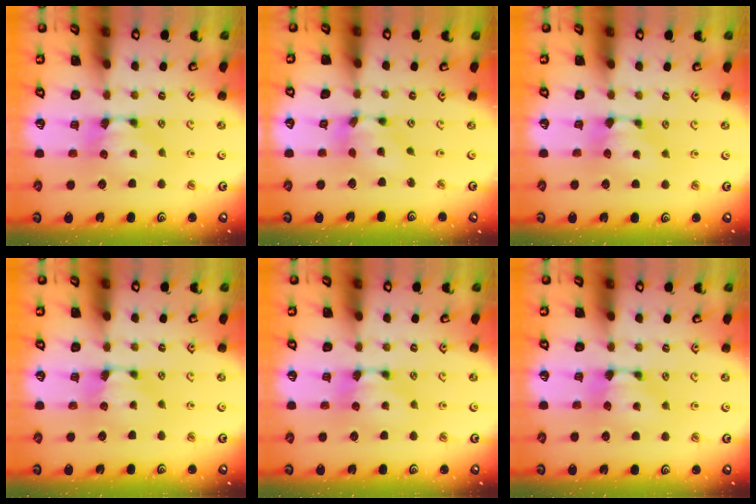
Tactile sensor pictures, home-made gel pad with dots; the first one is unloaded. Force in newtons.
{"total": 5.8, "press": 5.5, "slide": 1.8}
{"total": 0.7, "press": 0.4, "slide": 0.6}
{"total": 1.1, "press": 0.4, "slide": 1.0}
{"total": 0.0}
{"total": 1.1, "press": 0.4, "slide": 1.1}